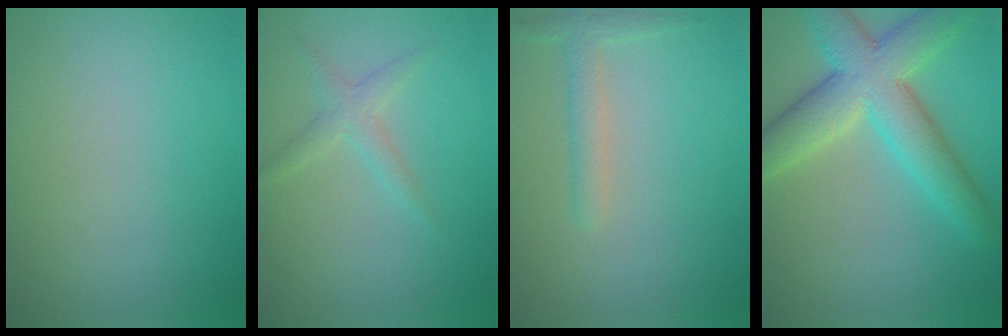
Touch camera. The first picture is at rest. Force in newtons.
{"total": 1.8, "press": 1.8, "slide": 0.1}
{"total": 1.9, "press": 1.9, "slide": 0.1}
{"total": 8.2, "press": 8.2, "slide": 0.4}